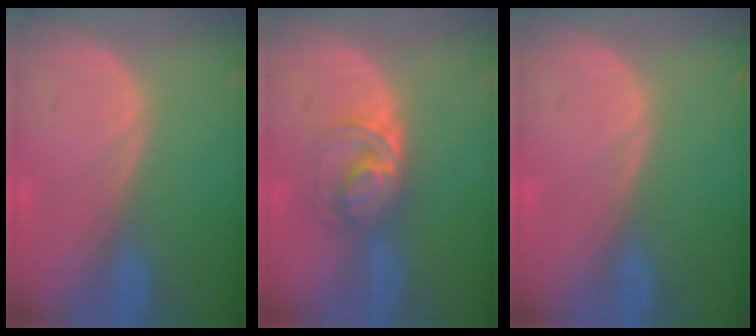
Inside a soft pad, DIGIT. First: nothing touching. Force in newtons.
{"total": 6.0, "press": 5.6, "slide": 2.2}
{"total": 0.0}